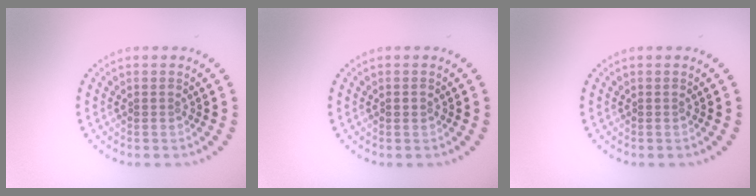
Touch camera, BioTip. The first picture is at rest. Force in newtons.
{"total": 0.8, "press": 0.8, "slide": 0.1}
{"total": 0.0}